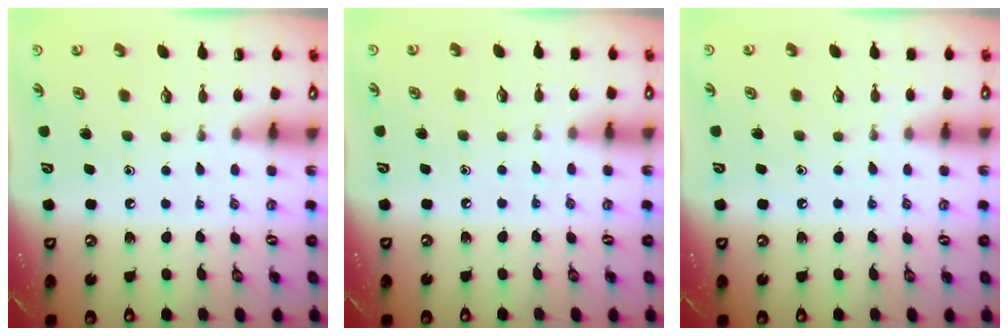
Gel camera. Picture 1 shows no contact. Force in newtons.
{"total": 4.1, "press": 4.0, "slide": 0.6}
{"total": 4.3, "press": 4.2, "slide": 0.7}